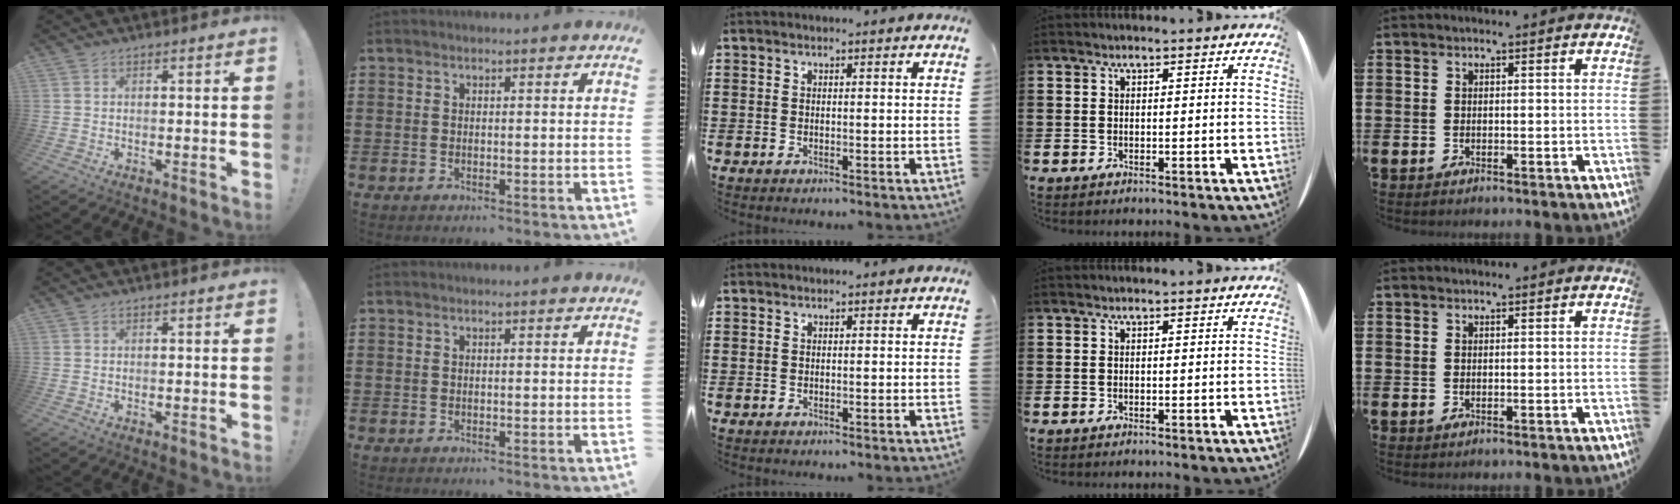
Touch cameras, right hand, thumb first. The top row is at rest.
{}